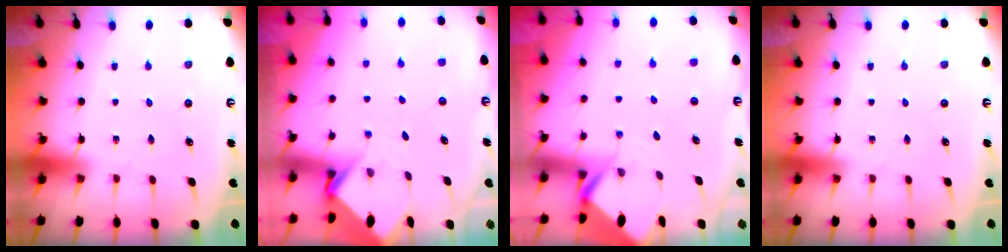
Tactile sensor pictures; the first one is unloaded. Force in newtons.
{"total": 3.9, "press": 3.9, "slide": 0.2}
{"total": 4.1, "press": 4.1, "slide": 0.4}
{"total": 0.0}